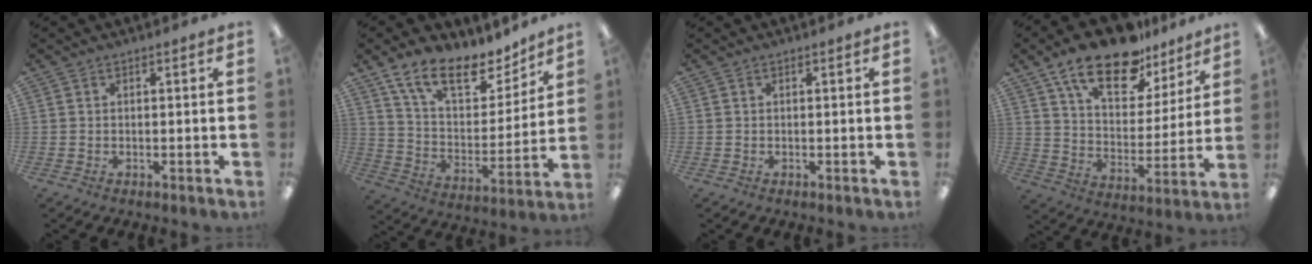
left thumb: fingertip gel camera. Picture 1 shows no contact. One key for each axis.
{"total": 17.0, "fx": 12.2, "fy": 7.4, "fz": 9.2, "tx": -0.167, "ty": -0.070, "tz": 0.218}
{"total": 0.0}
{"total": 19.2, "fx": 13.5, "fy": 8.7, "fz": 10.5, "tx": -0.182, "ty": -0.071, "tz": 0.233}